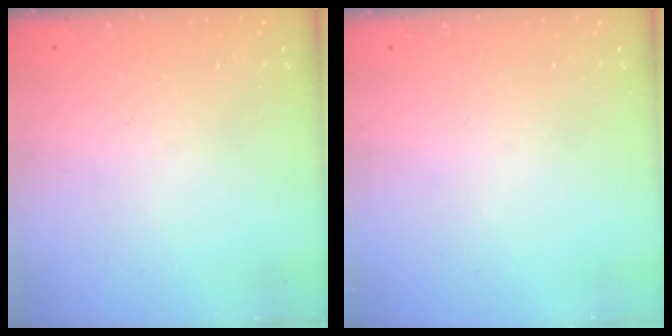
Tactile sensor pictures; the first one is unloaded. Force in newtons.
{"total": 0.0}